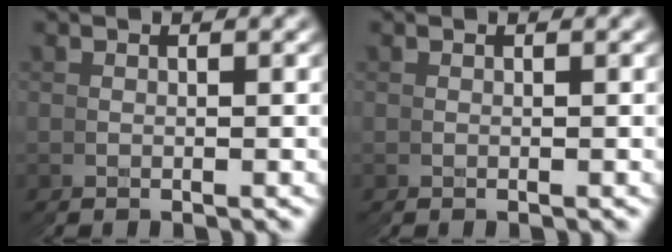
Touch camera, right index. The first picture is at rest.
{"total": 0.0}